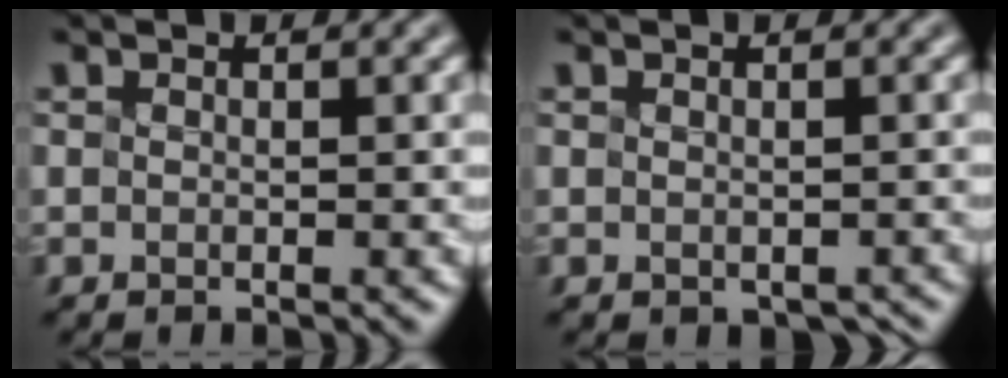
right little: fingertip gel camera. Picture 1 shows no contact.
{"total": 1.2, "force": [-0.5, 0.7, 0.7], "torque": [-0.013, -0.010, -0.002]}